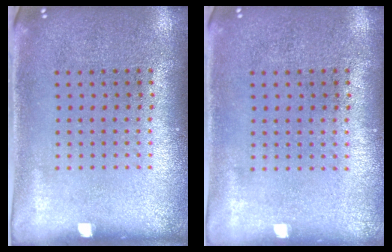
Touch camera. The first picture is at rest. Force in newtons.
{"total": 0.0}